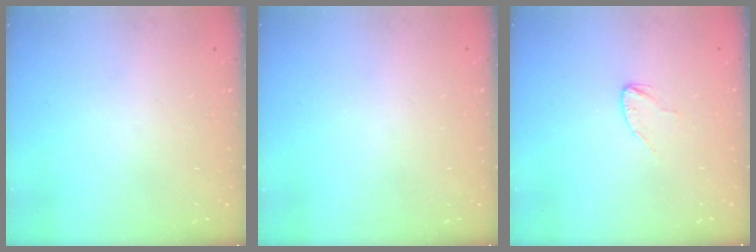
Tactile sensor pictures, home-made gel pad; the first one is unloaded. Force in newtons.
{"total": 0.0}
{"total": 2.7, "press": 2.7, "slide": 0.2}